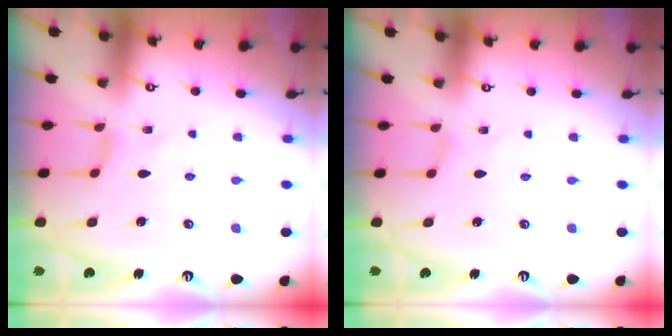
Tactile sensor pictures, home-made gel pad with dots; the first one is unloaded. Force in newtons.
{"total": 0.0}